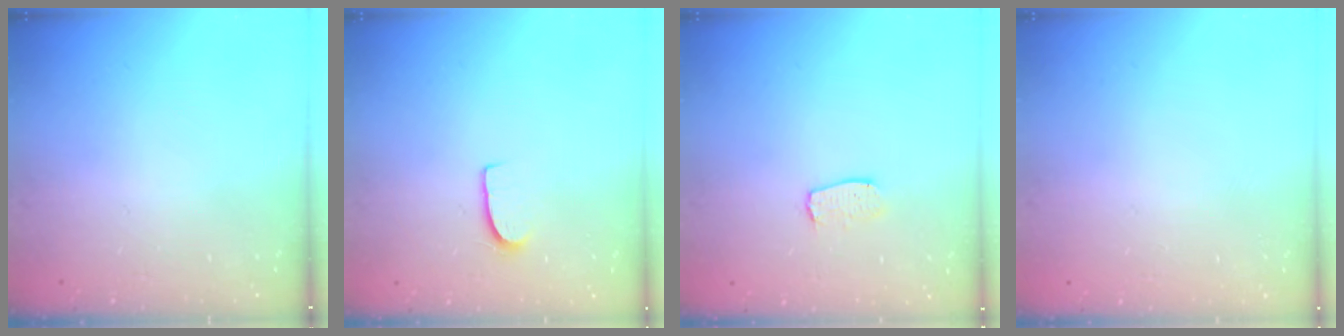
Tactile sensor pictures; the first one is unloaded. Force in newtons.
{"total": 6.6, "press": 6.5, "slide": 0.4}
{"total": 5.8, "press": 5.8, "slide": 0.4}
{"total": 0.0}